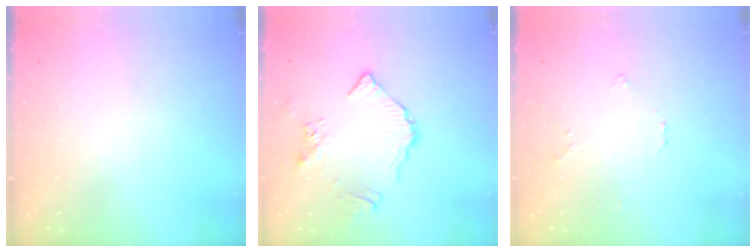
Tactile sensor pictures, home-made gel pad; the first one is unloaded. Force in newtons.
{"total": 8.8, "press": 8.8, "slide": 0.9}
{"total": 1.5, "press": 1.4, "slide": 0.2}